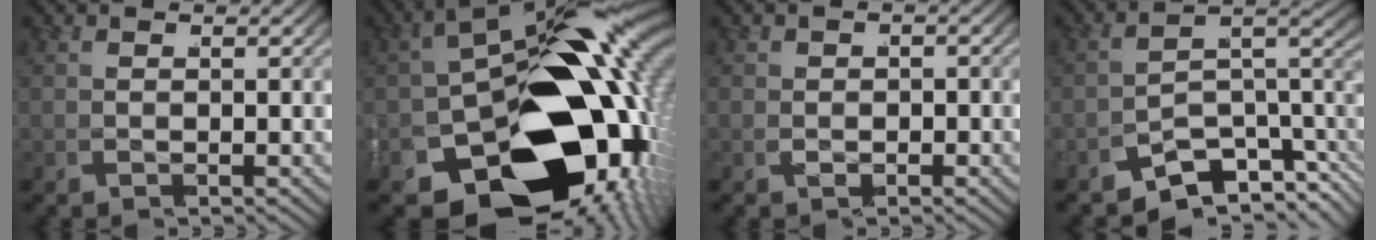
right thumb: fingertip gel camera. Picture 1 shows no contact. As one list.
[{"total": 23.9, "force": [-5.4, 14.1, 18.5], "torque": [-0.301, -0.065, -0.063]}, {"total": 0.9, "force": [-0.6, 0.5, -0.3], "torque": [-0.008, -0.004, -0.003]}, {"total": 7.8, "force": [-5.5, 3.2, 4.4], "torque": [-0.073, -0.003, -0.091]}]